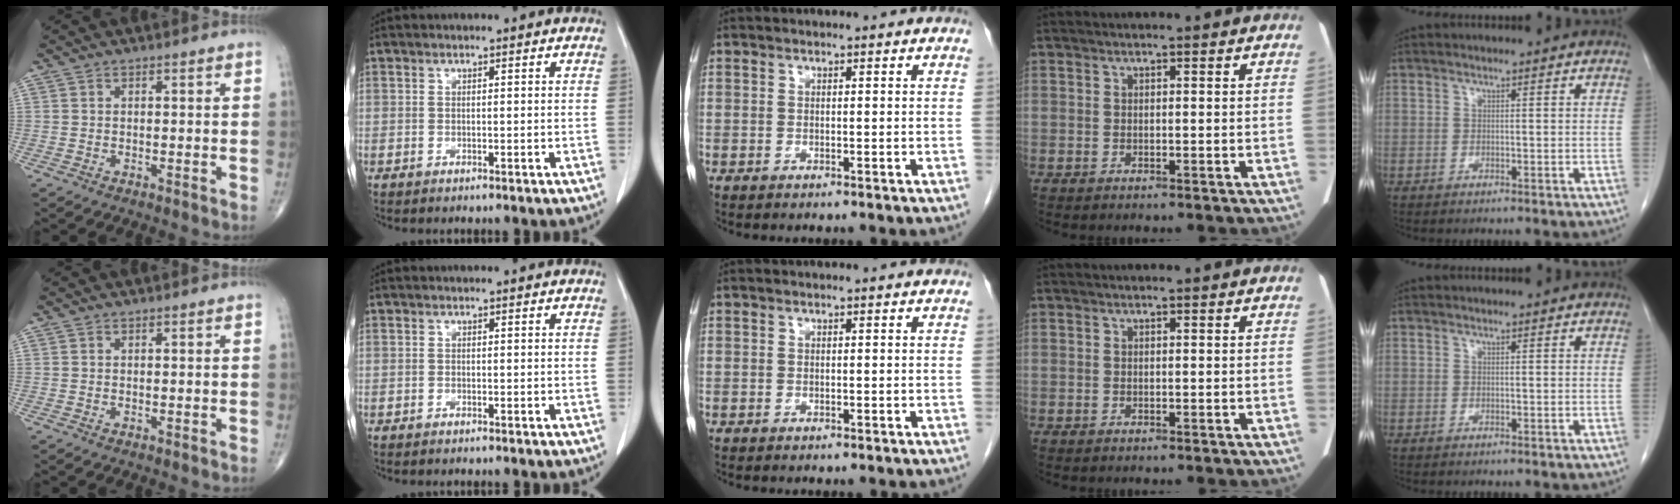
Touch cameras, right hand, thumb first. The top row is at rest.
{}